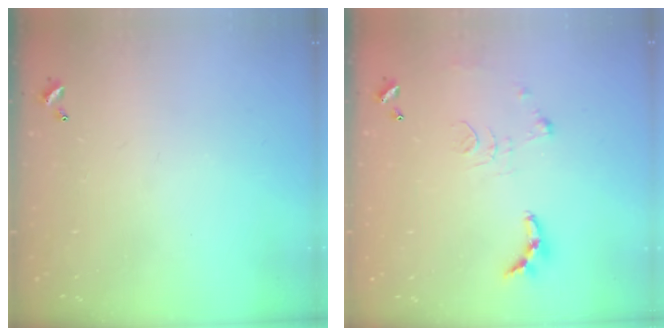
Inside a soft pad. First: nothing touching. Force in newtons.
{"total": 9.3, "press": 9.3, "slide": 0.8}